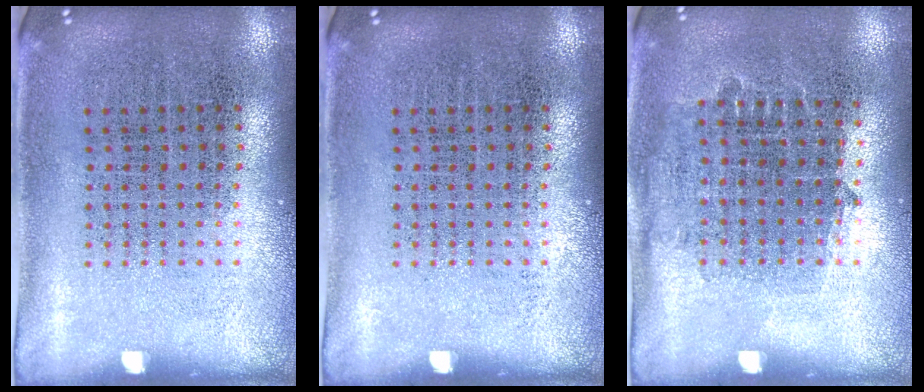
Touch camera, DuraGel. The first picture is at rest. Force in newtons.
{"total": 0.0}
{"total": 0.8, "press": 0.8, "slide": 0.3}